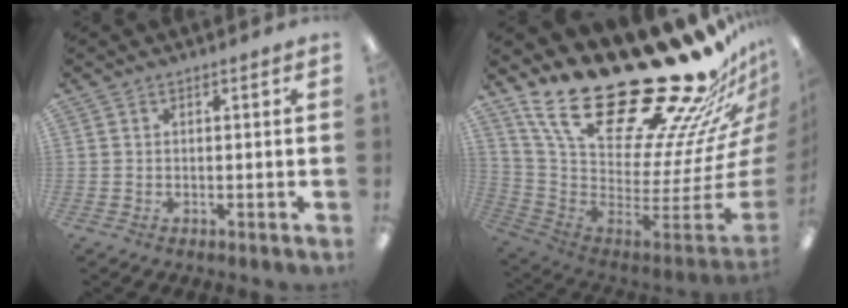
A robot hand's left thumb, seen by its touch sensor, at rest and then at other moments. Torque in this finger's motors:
{"motor_torque": [3.87, 1.14, 1.60, -1.17, 0.40]}